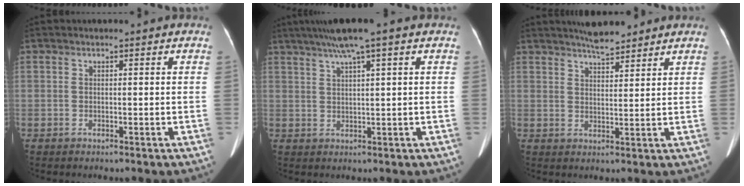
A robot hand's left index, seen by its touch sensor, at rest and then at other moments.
{"total": 6.6, "force": [4.2, -0.6, 5.0], "torque": [-0.088, 0.027, 0.071]}
{"total": 5.6, "force": [5.0, 1.0, 2.4], "torque": [-0.039, 0.014, 0.082]}